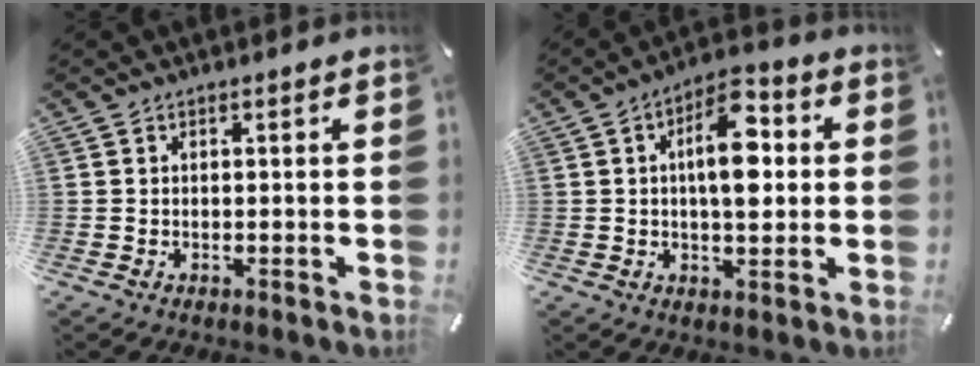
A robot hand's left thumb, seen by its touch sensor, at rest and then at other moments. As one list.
[{"total": 11.8, "force": [1.8, 5.8, 10.1], "torque": [-0.152, -0.002, 0.026]}]